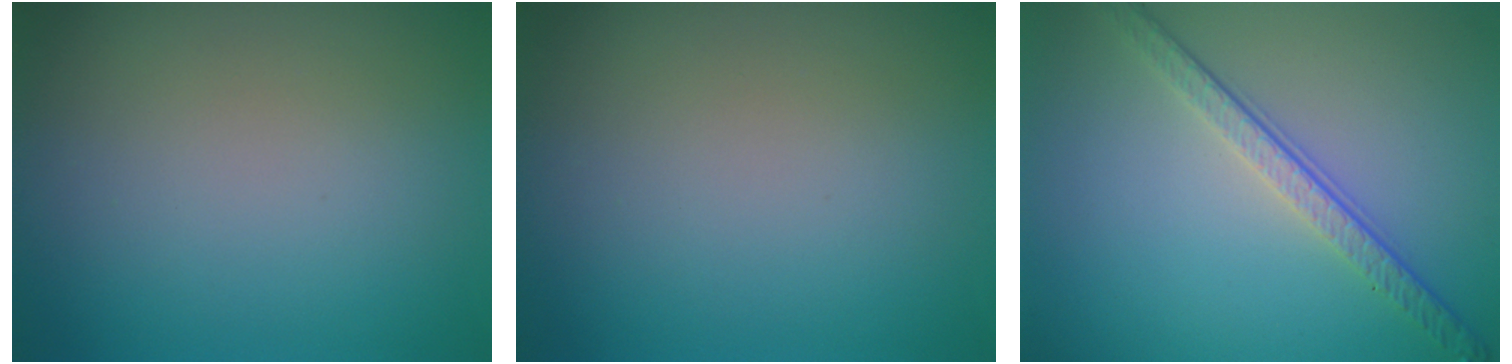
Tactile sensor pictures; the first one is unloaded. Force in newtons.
{"total": 0.0}
{"total": 3.9, "press": 2.8, "slide": 2.7}